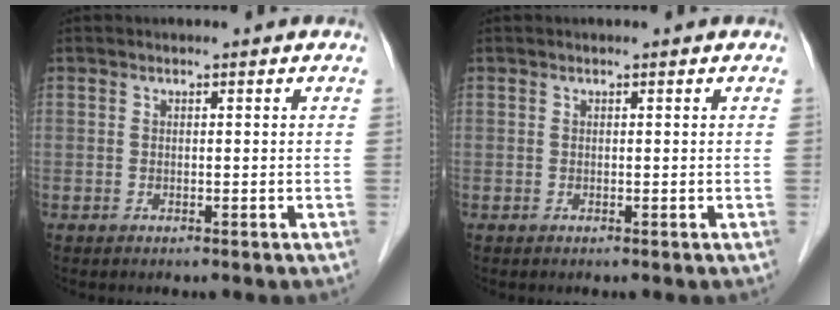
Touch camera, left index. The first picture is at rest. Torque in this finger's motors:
{"motor_torque": [-0.04, -0.70, 0.07, 0.00]}